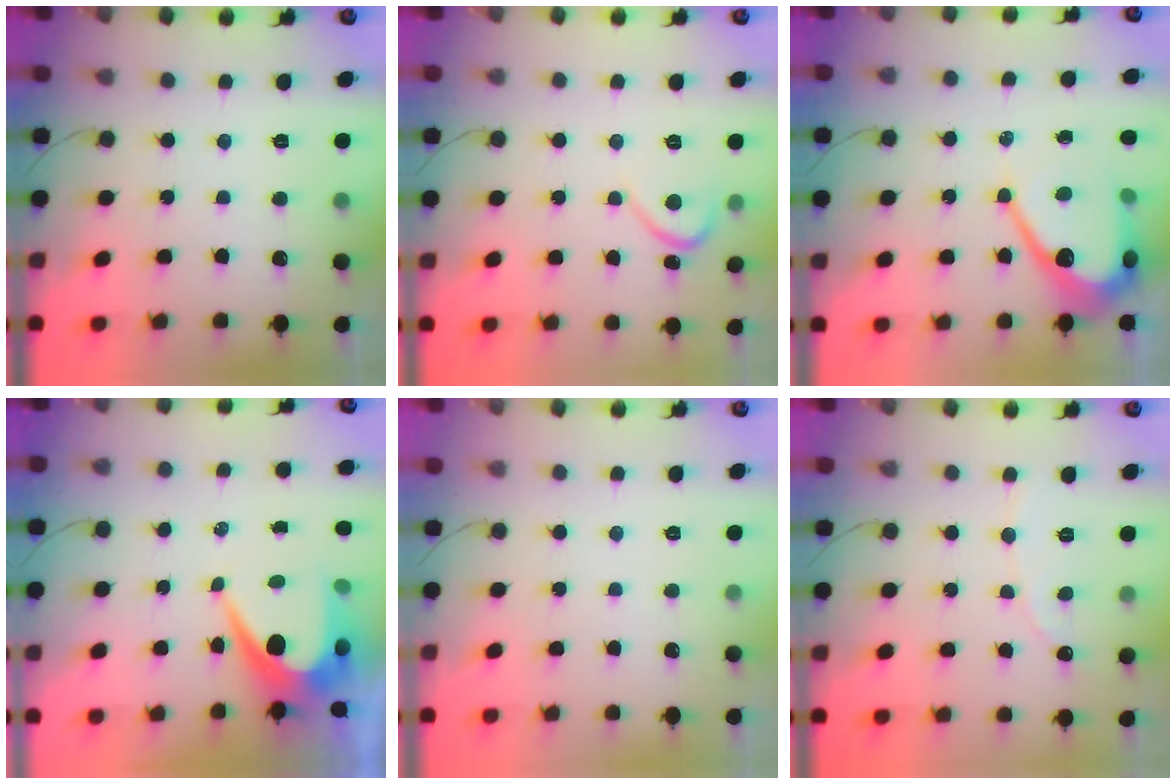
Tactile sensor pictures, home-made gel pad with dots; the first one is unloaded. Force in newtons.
{"total": 2.7, "press": 2.7, "slide": 0.3}
{"total": 10.8, "press": 10.8, "slide": 1.0}
{"total": 7.8, "press": 7.7, "slide": 0.5}
{"total": 0.0}
{"total": 2.1, "press": 2.1, "slide": 0.1}